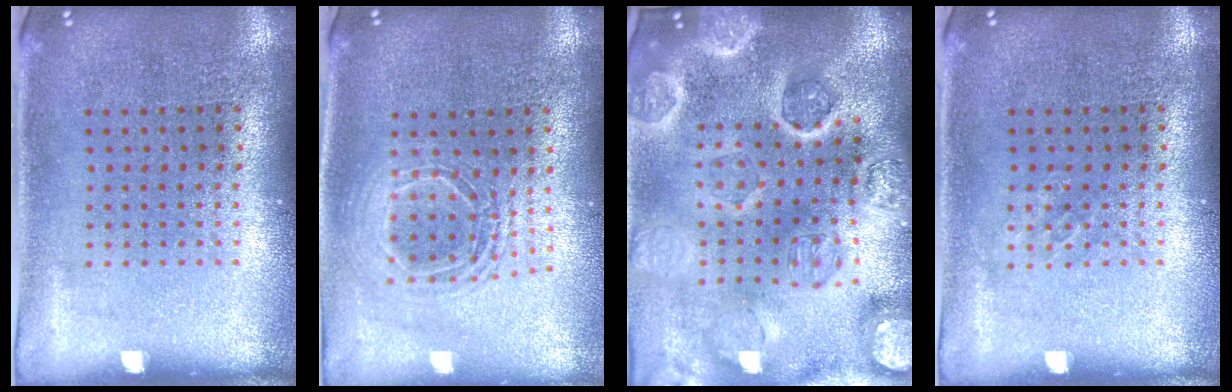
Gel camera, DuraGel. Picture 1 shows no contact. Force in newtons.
{"total": 1.6, "press": 1.3, "slide": 0.8}
{"total": 5.1, "press": 4.4, "slide": 2.6}
{"total": 0.8, "press": 0.8, "slide": 0.1}